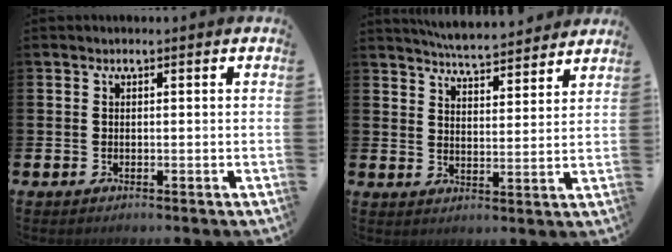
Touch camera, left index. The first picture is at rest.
{"total": 5.8, "force": [5.8, 0.3, 0.5], "torque": [-0.028, -0.040, 0.102]}